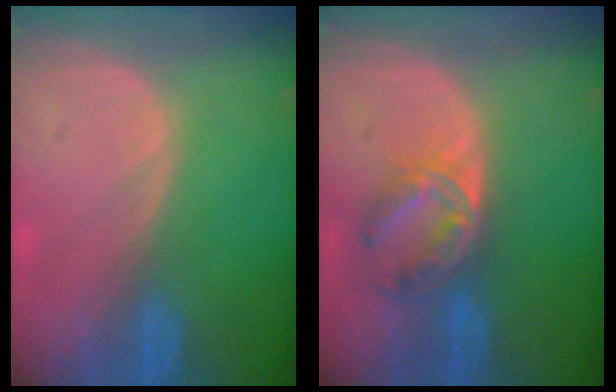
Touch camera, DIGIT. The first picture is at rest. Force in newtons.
{"total": 6.8, "press": 6.0, "slide": 3.4}